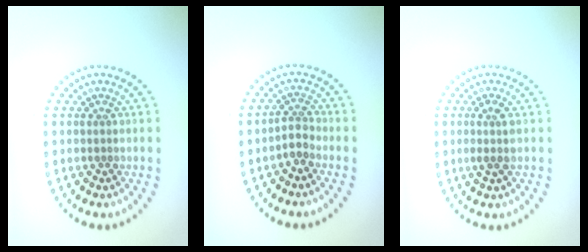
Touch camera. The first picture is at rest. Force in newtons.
{"total": 1.7, "press": 1.1, "slide": 1.3}
{"total": 1.6, "press": 1.3, "slide": 0.9}